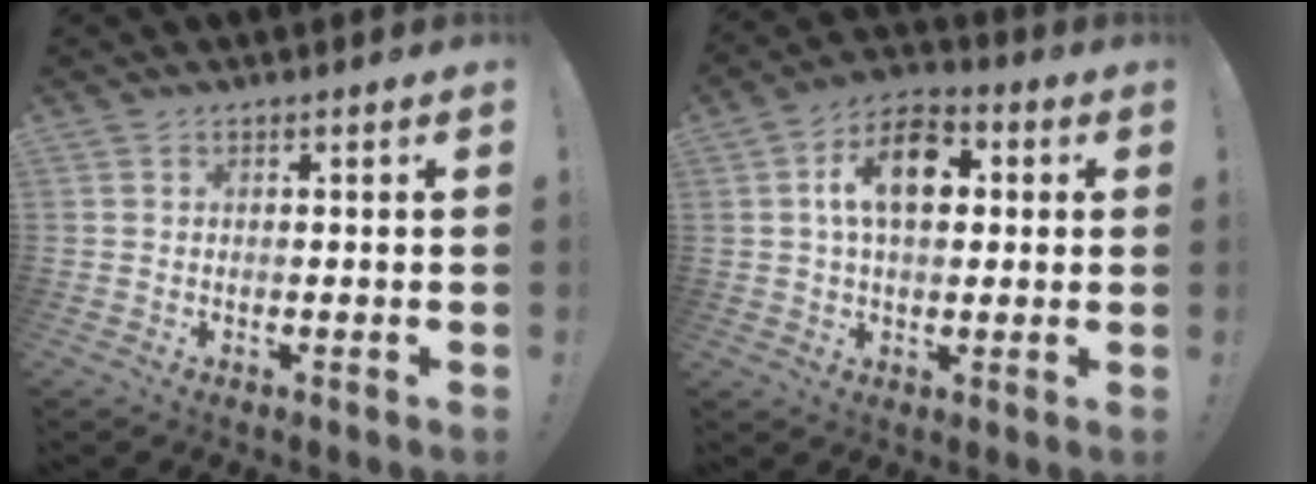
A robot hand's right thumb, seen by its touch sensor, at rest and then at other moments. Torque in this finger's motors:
{"motor_torque": [1.07, 0.90, 0.82, -0.24, 0.18]}